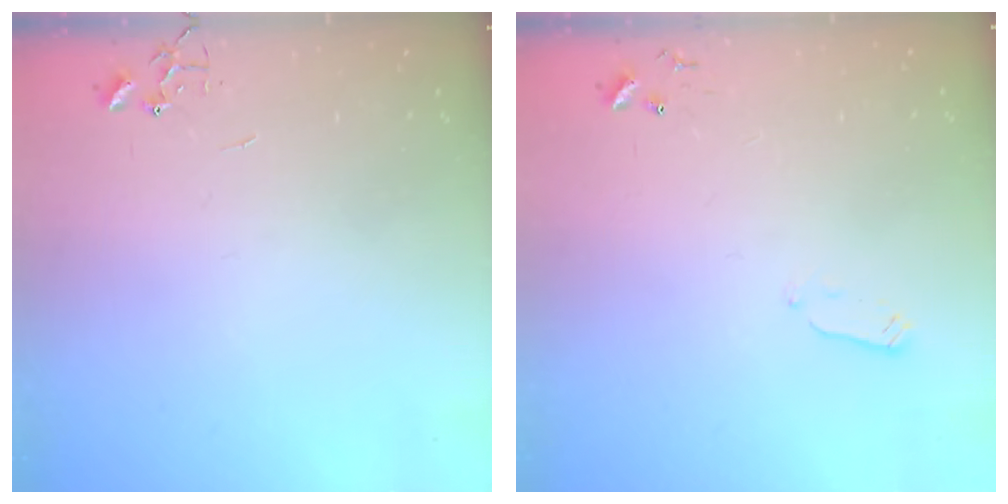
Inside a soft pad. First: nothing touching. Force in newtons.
{"total": 3.5, "press": 3.4, "slide": 1.0}